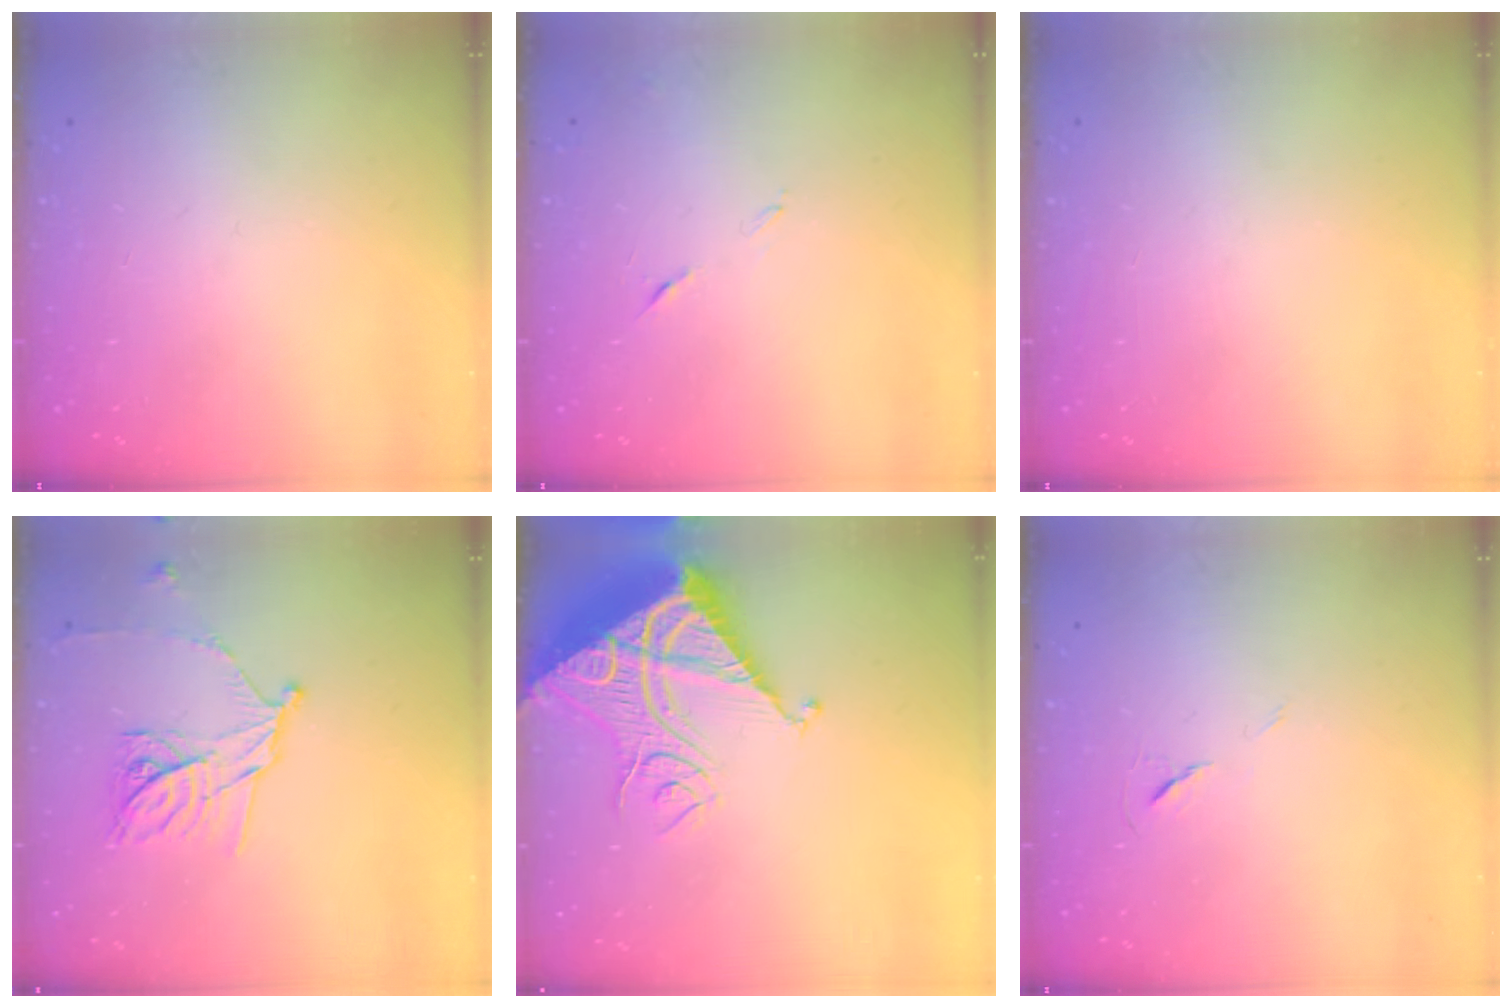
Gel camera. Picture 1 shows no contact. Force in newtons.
{"total": 6.1, "press": 6.1, "slide": 0.6}
{"total": 0.0}
{"total": 13.5, "press": 13.5, "slide": 0.1}
{"total": 17.4, "press": 17.3, "slide": 2.1}
{"total": 6.0, "press": 5.5, "slide": 2.3}